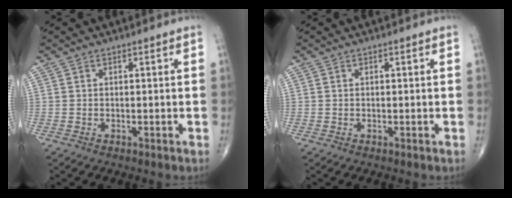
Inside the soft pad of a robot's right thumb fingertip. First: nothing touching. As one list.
[{"total": 0.0}]